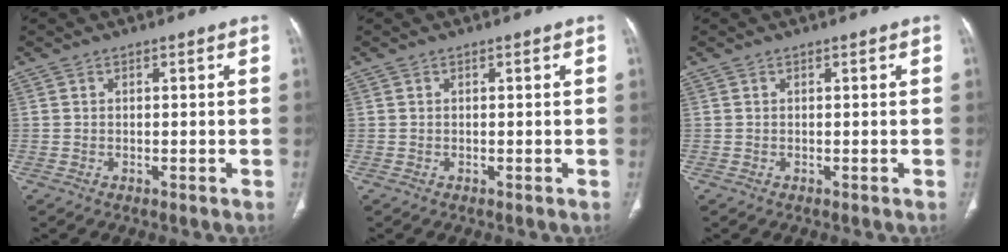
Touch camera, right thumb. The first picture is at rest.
{"total": 0.0}
{"total": 0.0}